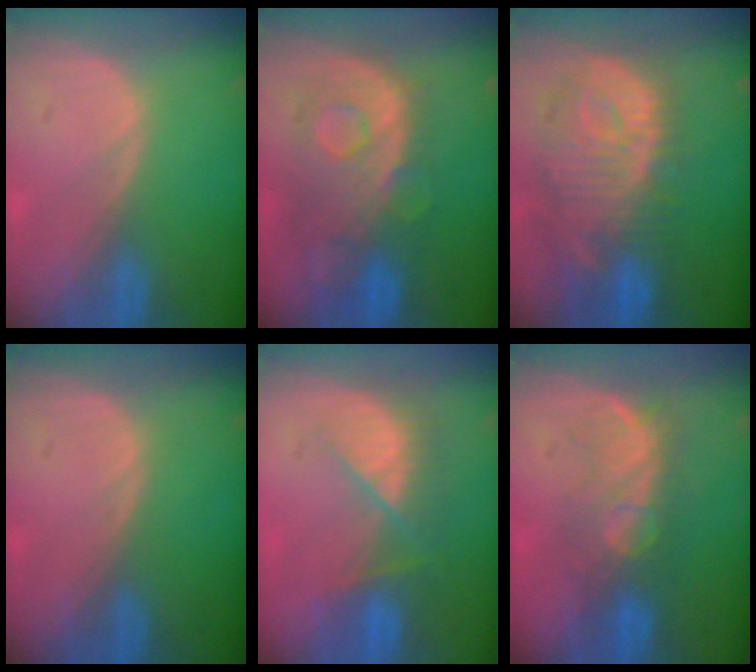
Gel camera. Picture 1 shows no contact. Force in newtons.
{"total": 10.5, "press": 9.4, "slide": 4.7}
{"total": 12.9, "press": 11.3, "slide": 6.2}
{"total": 0.0}
{"total": 7.6, "press": 6.9, "slide": 3.1}
{"total": 7.6, "press": 7.3, "slide": 2.1}